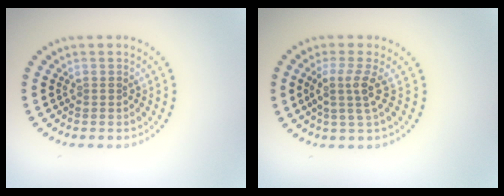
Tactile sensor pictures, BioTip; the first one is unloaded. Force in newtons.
{"total": 2.6, "press": 2.0, "slide": 1.7}